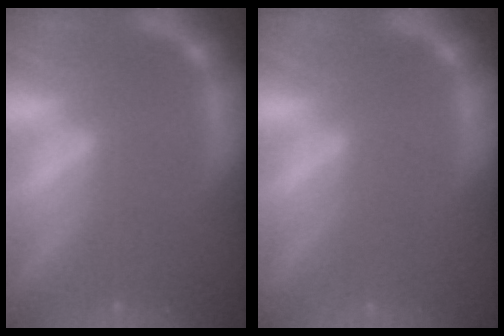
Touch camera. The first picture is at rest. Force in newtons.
{"total": 0.0}